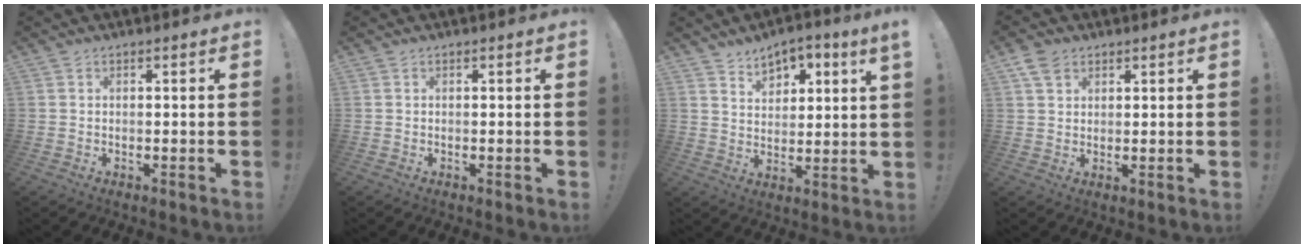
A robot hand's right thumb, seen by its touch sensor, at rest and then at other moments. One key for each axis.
{"total": 0.0}
{"total": 6.5, "fx": 5.1, "fy": 2.8, "fz": 3.0, "tx": -0.038, "ty": -0.029, "tz": 0.089}
{"total": 4.5, "fx": 2.7, "fy": 3.2, "fz": 1.6, "tx": -0.023, "ty": -0.010, "tz": 0.052}